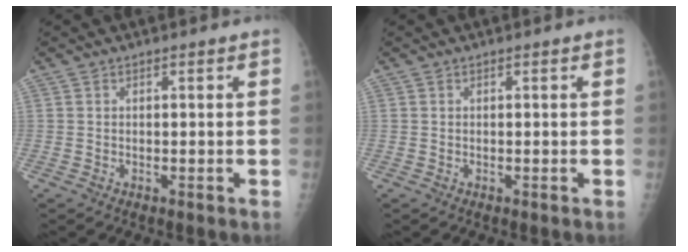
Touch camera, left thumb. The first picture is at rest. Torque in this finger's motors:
{"motor_torque": [0.07, 0.07, 0.02, -0.02, 0.07]}